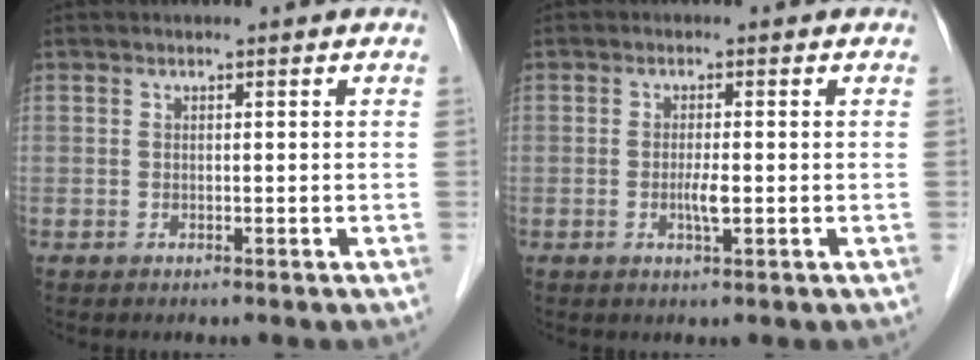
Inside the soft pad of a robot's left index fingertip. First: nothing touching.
{"total": 2.2, "force": [-0.5, 0.3, 2.2], "torque": [-0.044, -0.002, -0.008]}